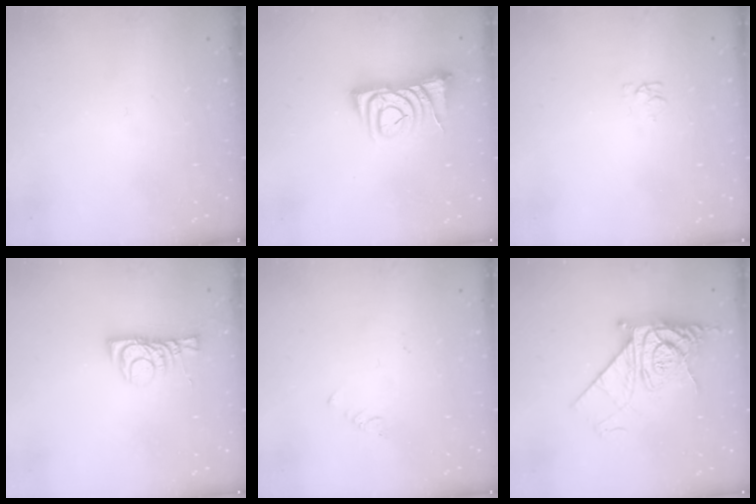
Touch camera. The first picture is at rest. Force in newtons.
{"total": 6.8, "press": 6.7, "slide": 1.0}
{"total": 4.1, "press": 4.1, "slide": 0.6}
{"total": 7.0, "press": 6.9, "slide": 0.5}
{"total": 1.9, "press": 1.9, "slide": 0.4}
{"total": 12.2, "press": 12.2, "slide": 1.1}